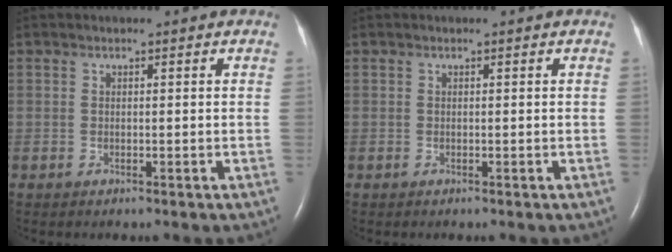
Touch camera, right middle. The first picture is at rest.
{"total": 0.0}